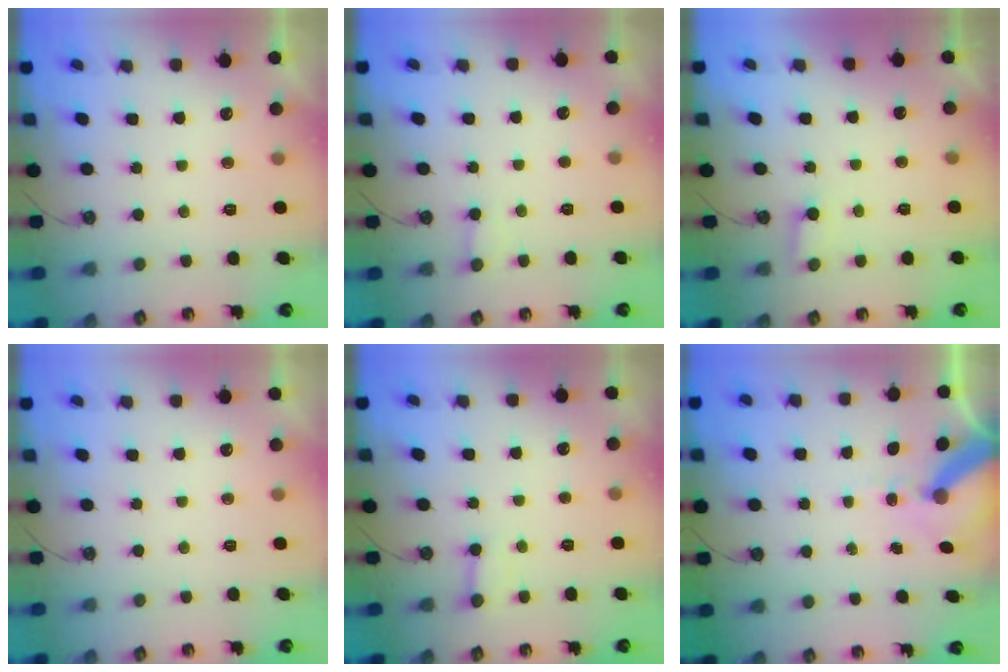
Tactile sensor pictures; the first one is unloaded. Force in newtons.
{"total": 3.1, "press": 3.1, "slide": 0.1}
{"total": 3.9, "press": 3.9, "slide": 0.3}
{"total": 0.0}
{"total": 2.5, "press": 2.5, "slide": 0.4}
{"total": 10.2, "press": 10.1, "slide": 1.4}